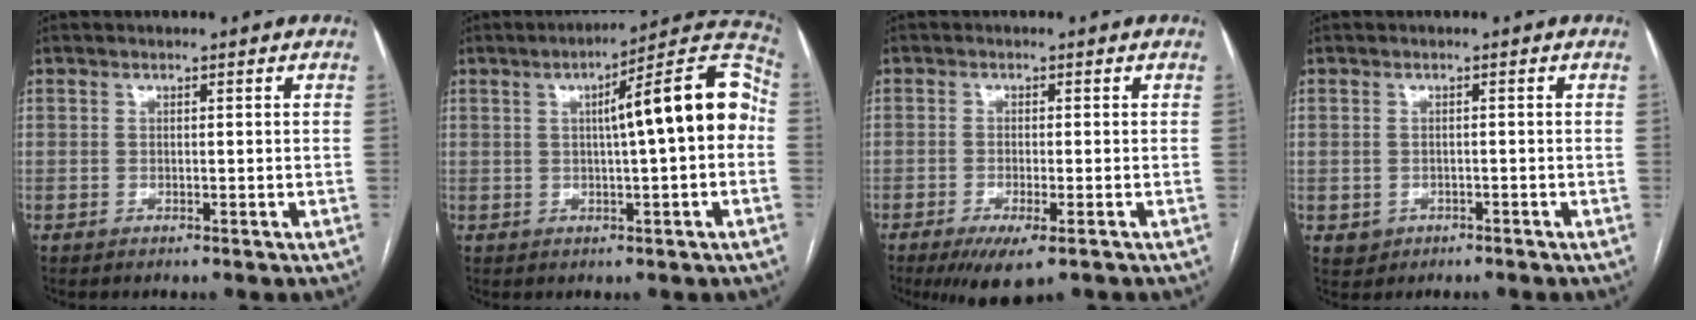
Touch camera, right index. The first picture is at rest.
{"total": 13.4, "force": [1.0, 1.2, 13.3], "torque": [-0.180, 0.040, 0.008]}
{"total": 5.8, "force": [-3.7, 0.8, 4.5], "torque": [-0.073, -0.016, -0.057]}
{"total": 1.7, "force": [-0.9, 1.5, 0.3], "torque": [-0.004, 0.005, -0.006]}